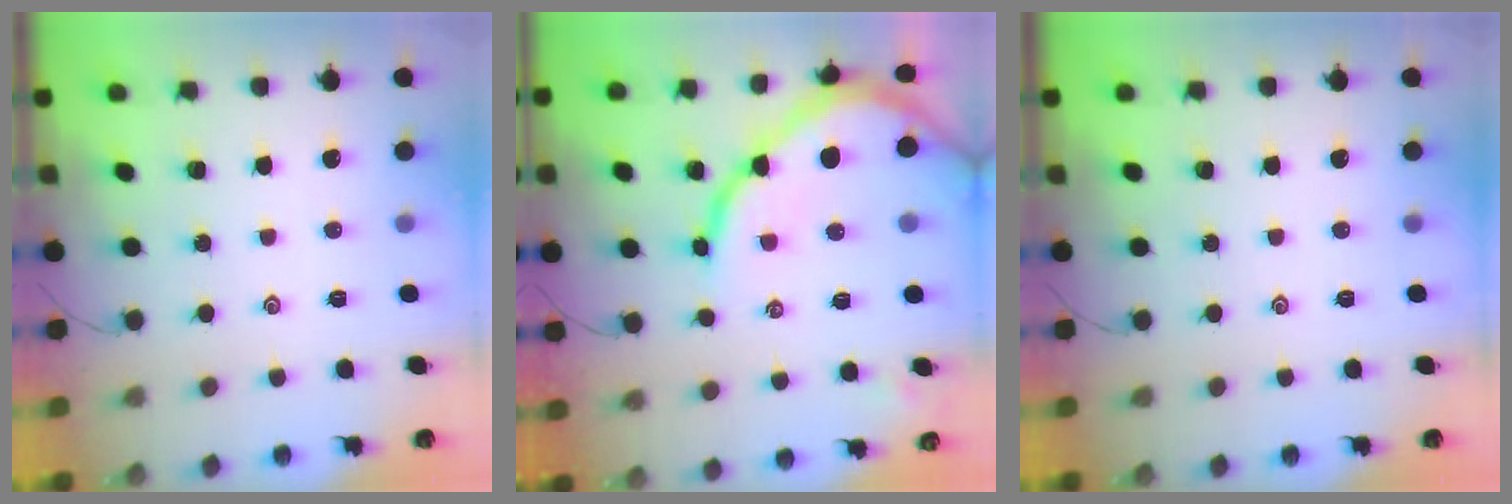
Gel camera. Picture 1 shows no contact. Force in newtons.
{"total": 14.2, "press": 14.2, "slide": 1.1}
{"total": 0.0}